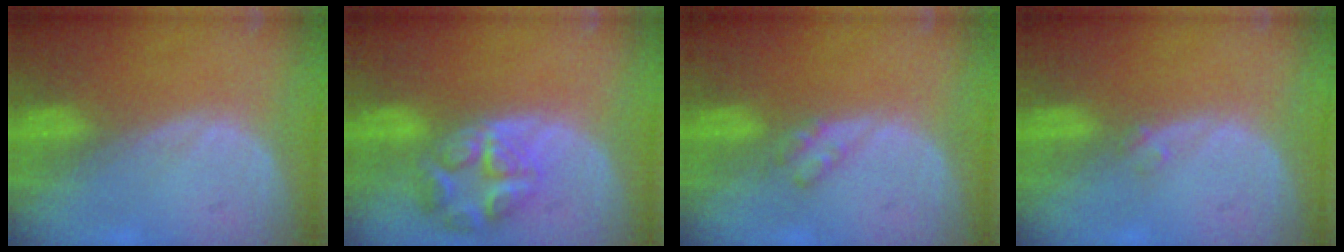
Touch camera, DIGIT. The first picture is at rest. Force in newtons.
{"total": 7.8, "press": 7.0, "slide": 3.5}
{"total": 2.3, "press": 2.2, "slide": 0.3}
{"total": 1.2, "press": 1.1, "slide": 0.6}